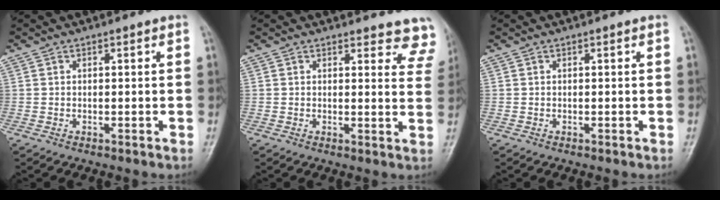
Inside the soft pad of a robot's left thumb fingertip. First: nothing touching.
{"total": 8.5, "force": [8.0, 2.7, 0.3], "torque": [0.052, -0.056, 0.050]}
{"total": 0.0}